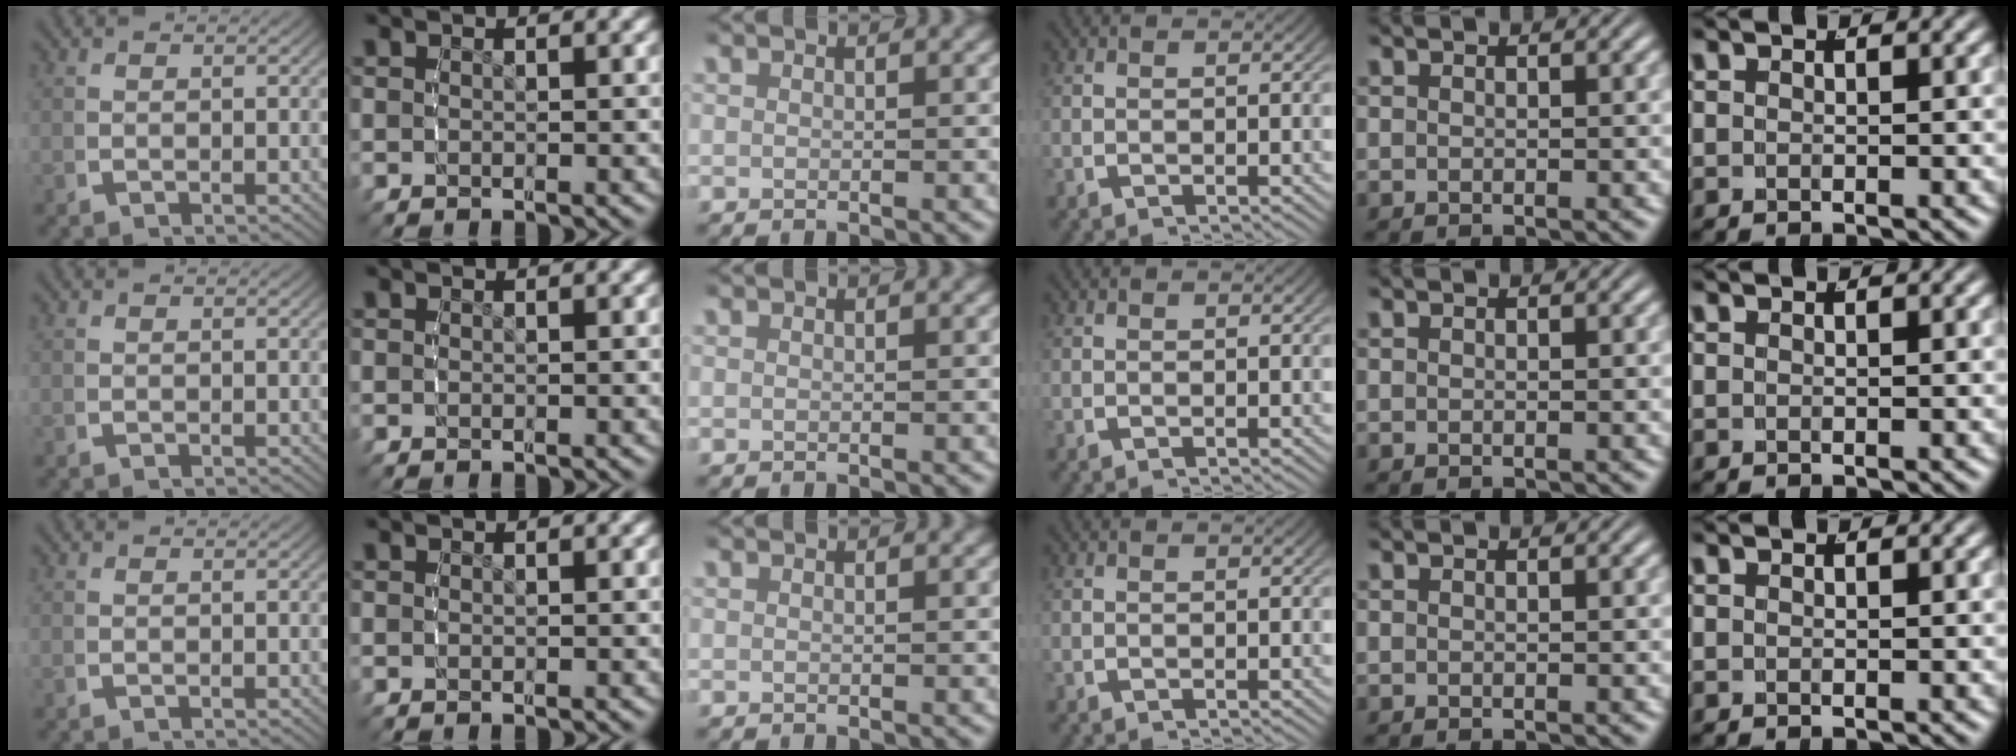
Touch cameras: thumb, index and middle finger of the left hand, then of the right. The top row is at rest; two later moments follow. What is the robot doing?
{"motion": "reach", "object": "jacket"}